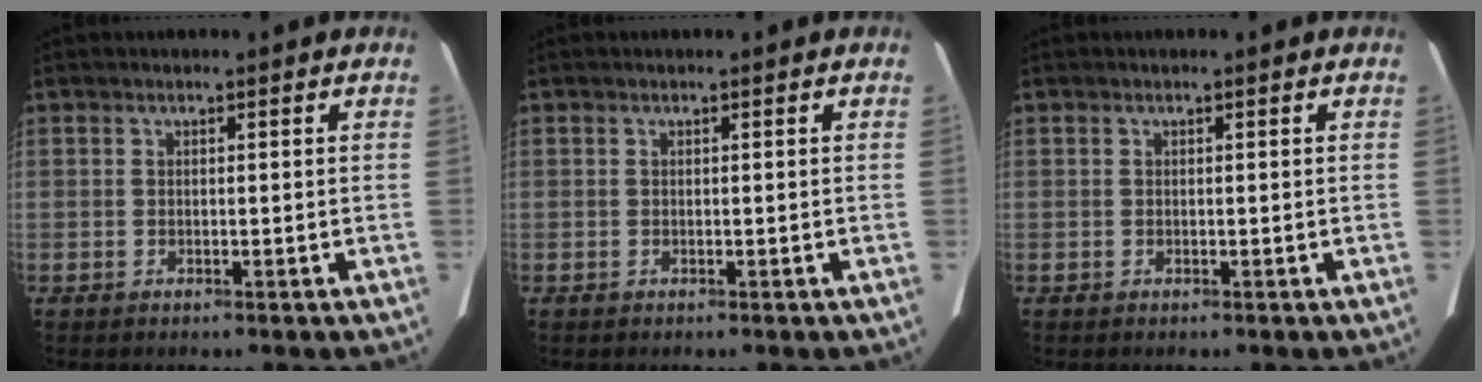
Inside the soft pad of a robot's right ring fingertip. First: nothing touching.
{"total": 0.0}
{"total": 0.0}